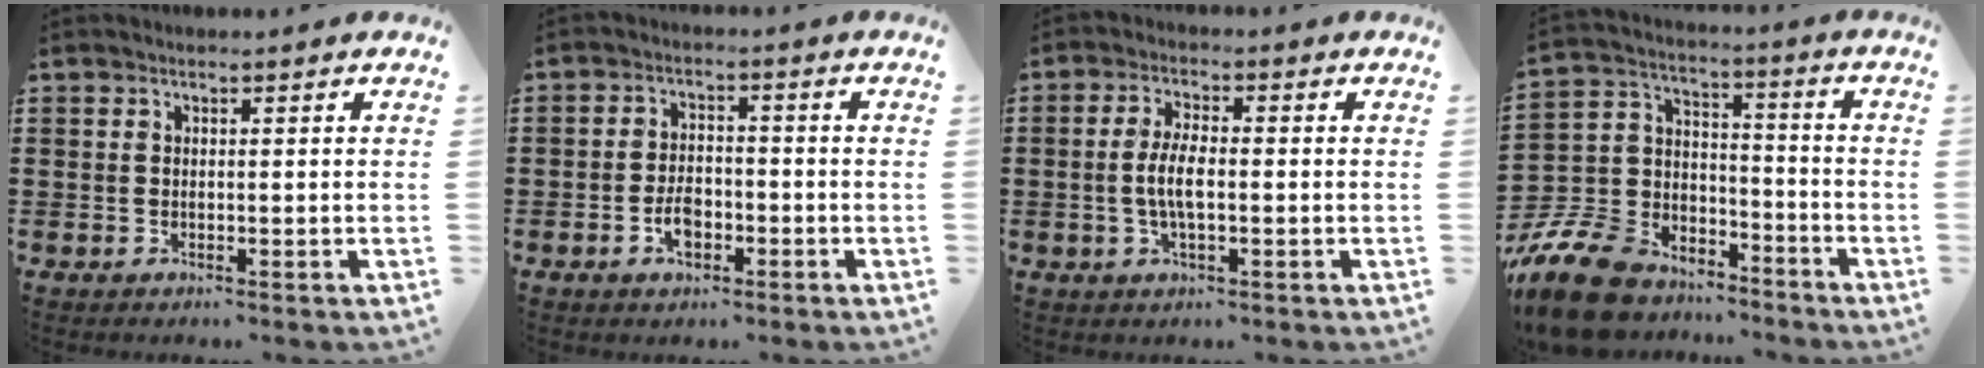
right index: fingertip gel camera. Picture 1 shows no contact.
{"total": 3.9, "force": [-1.6, 2.1, 2.9], "torque": [-0.059, -0.001, -0.030]}
{"total": 5.1, "force": [-0.6, 1.5, 4.8], "torque": [-0.107, -0.005, -0.018]}
{"total": 11.8, "force": [-9.9, 5.1, 3.8], "torque": [-0.119, 0.027, -0.200]}